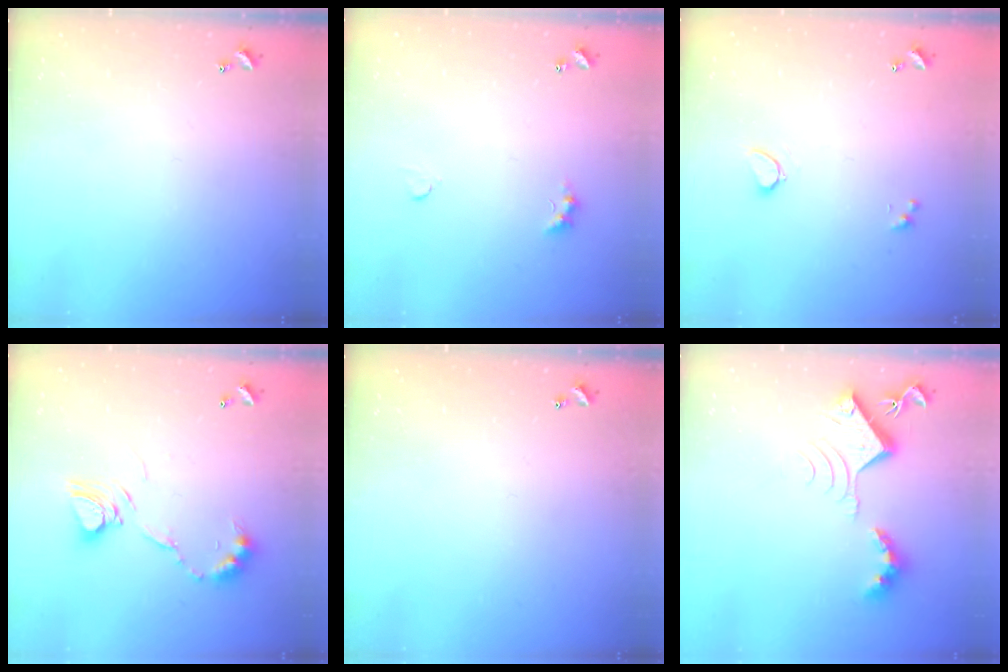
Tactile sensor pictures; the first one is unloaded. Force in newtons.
{"total": 2.8, "press": 2.8, "slide": 0.5}
{"total": 0.9, "press": 0.6, "slide": 0.6}
{"total": 10.3, "press": 10.3, "slide": 1.1}
{"total": 0.0}
{"total": 9.6, "press": 9.6, "slide": 0.4}